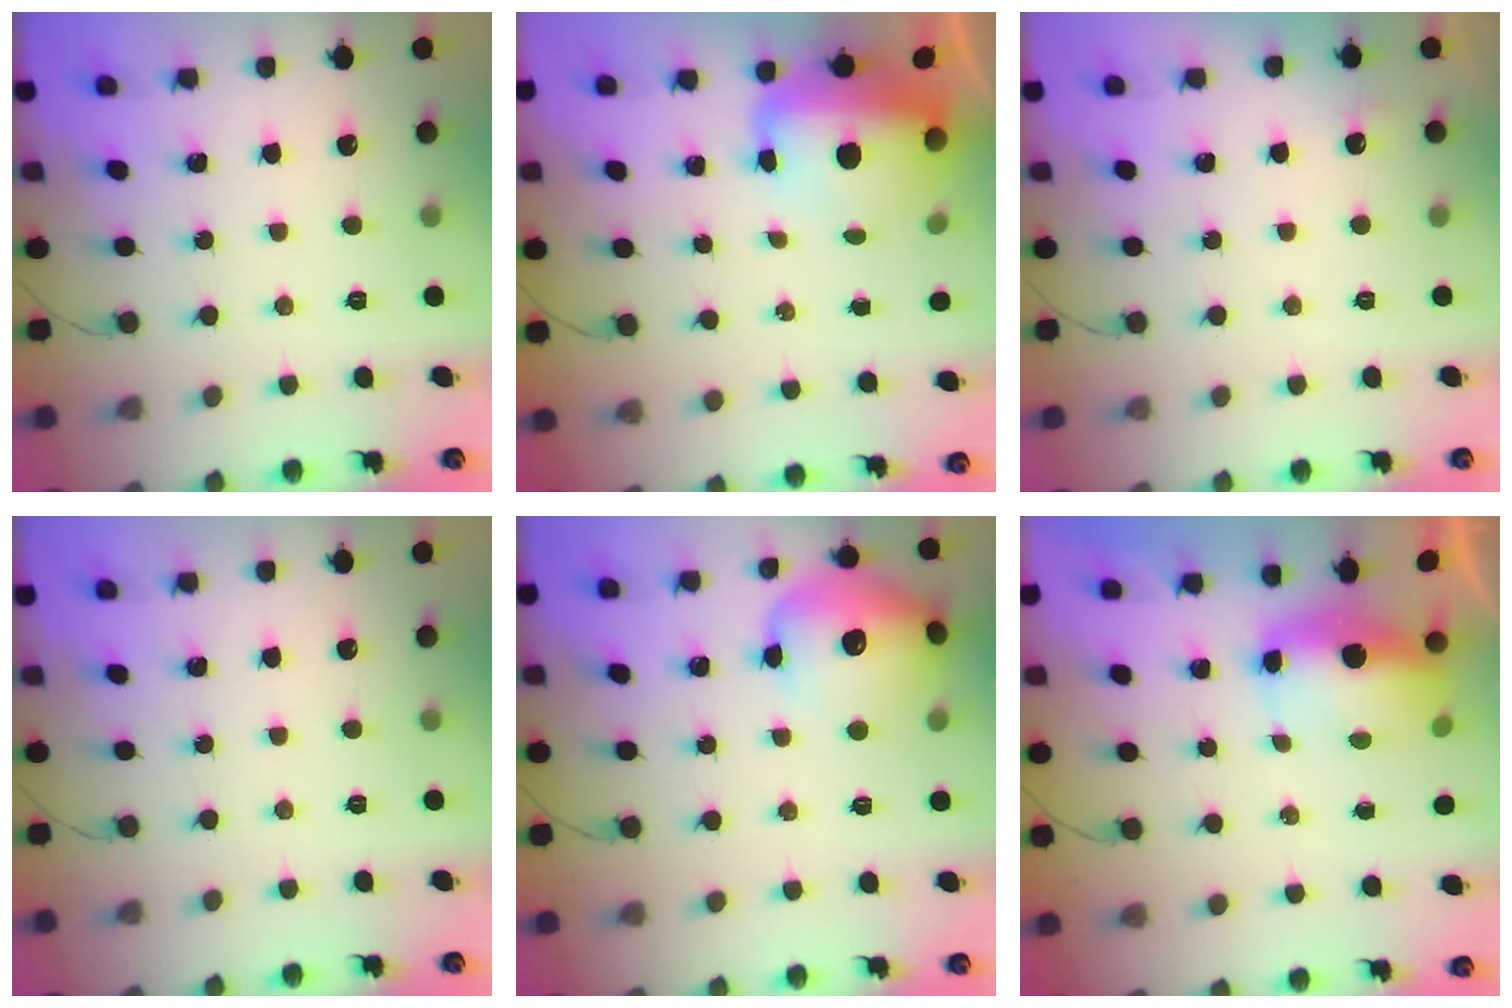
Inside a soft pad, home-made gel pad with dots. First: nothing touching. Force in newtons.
{"total": 12.6, "press": 12.2, "slide": 3.2}
{"total": 11.6, "press": 2.8, "slide": 11.2}
{"total": 0.0}
{"total": 15.4, "press": 15.3, "slide": 2.4}
{"total": 12.6, "press": 7.9, "slide": 9.8}